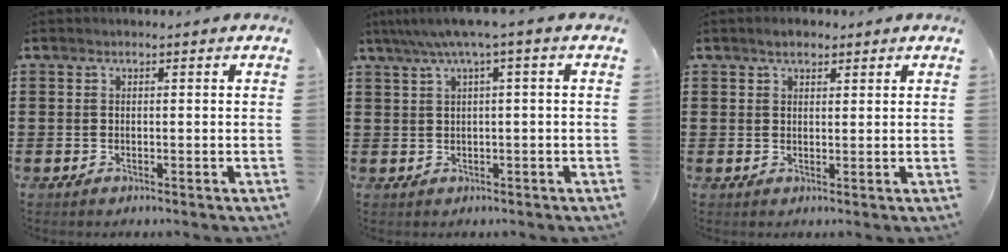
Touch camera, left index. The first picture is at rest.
{"total": 3.3, "force": [0.6, -0.1, 3.2], "torque": [-0.062, 0.000, 0.005]}
{"total": 2.6, "force": [2.0, 1.1, 1.2], "torque": [-0.029, 0.008, 0.038]}